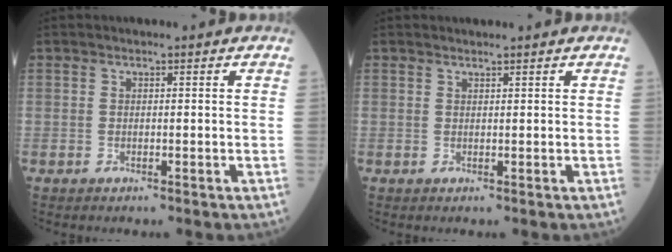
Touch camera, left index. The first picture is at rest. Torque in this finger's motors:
{"motor_torque": [-0.33, -0.03, -0.02, 0.01]}